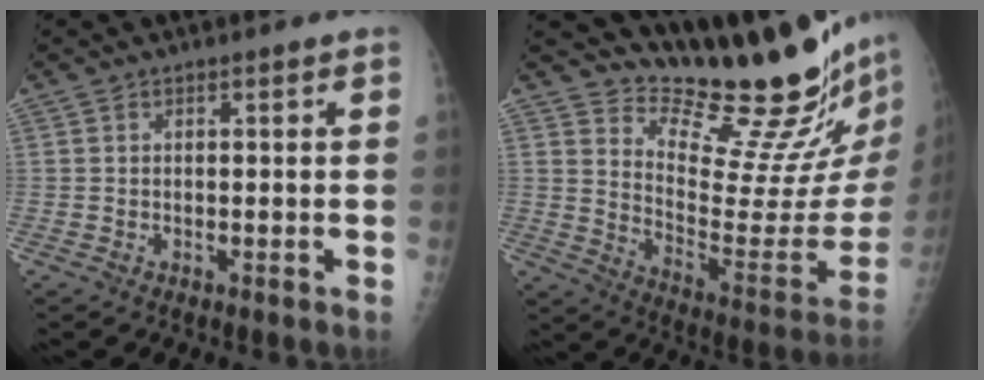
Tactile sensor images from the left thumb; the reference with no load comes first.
{"total": 24.2, "force": [21.5, 3.4, 10.4], "torque": [-0.120, -0.207, 0.297]}